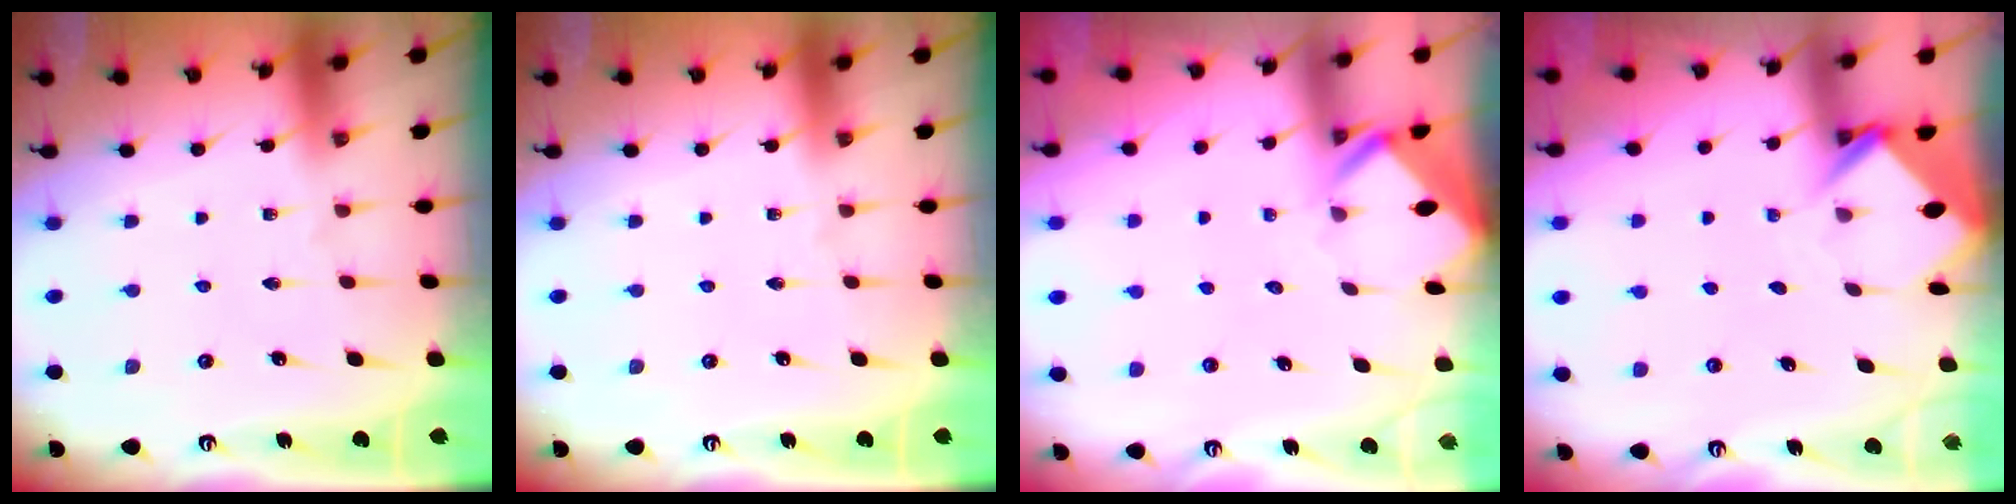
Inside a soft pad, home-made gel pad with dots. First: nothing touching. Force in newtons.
{"total": 0.0}
{"total": 2.8, "press": 2.8, "slide": 0.3}
{"total": 3.9, "press": 3.9, "slide": 0.2}